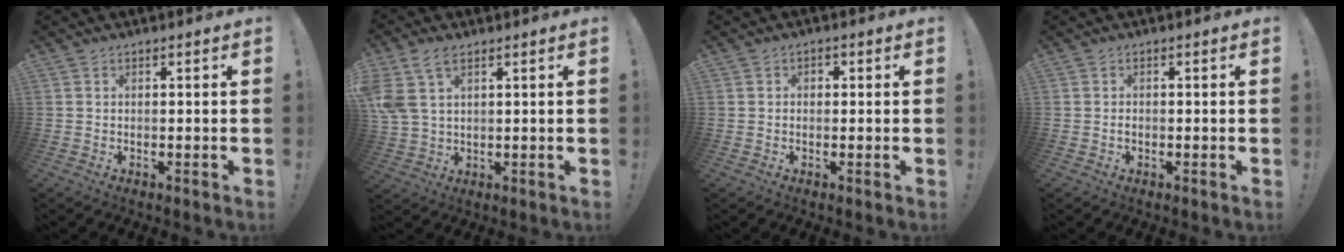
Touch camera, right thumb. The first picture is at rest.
{"total": 9.6, "force": [4.8, 5.3, 6.3], "torque": [-0.123, -0.015, 0.095]}
{"total": 1.6, "force": [-0.8, 1.1, 0.8], "torque": [-0.010, 0.006, -0.016]}
{"total": 0.7, "force": [-0.5, 0.4, 0.3], "torque": [-0.006, 0.002, -0.009]}